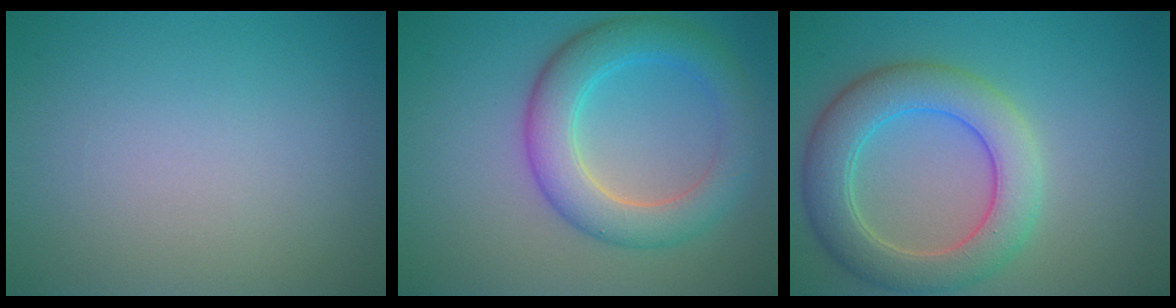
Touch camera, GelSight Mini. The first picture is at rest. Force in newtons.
{"total": 5.7, "press": 5.7, "slide": 0.2}
{"total": 6.4, "press": 6.4, "slide": 0.4}